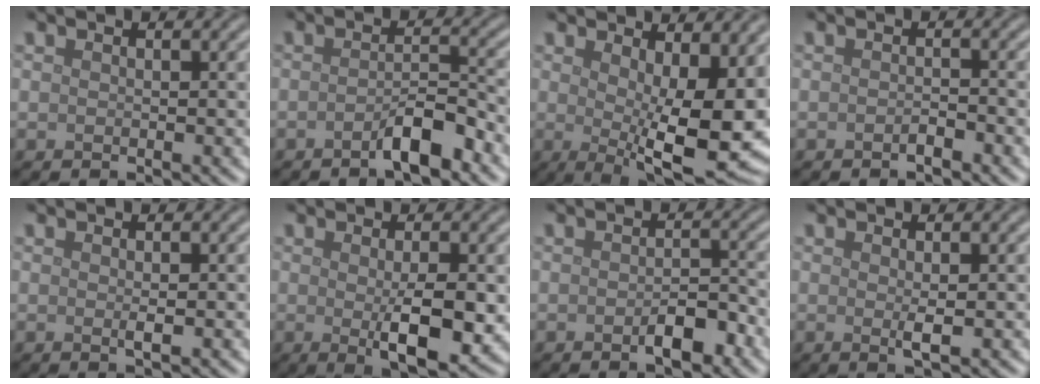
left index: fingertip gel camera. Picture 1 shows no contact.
{"total": 3.3, "force": [-2.1, 0.7, 2.5], "torque": [-0.039, 0.010, -0.039]}
{"total": 11.3, "force": [0.6, 3.9, 10.5], "torque": [-0.142, -0.022, 0.019]}
{"total": 0.9, "force": [-0.7, 0.2, 0.5], "torque": [-0.008, 0.001, -0.012]}
{"total": 0.7, "force": [0.0, 0.0, 0.7], "torque": [-0.014, -0.003, -0.001]}
{"total": 5.0, "force": [-0.6, 1.1, 4.8], "torque": [-0.076, -0.010, -0.006]}
{"total": 2.5, "force": [-1.3, 1.0, 1.9], "torque": [-0.026, 0.003, -0.021]}
{"total": 1.2, "force": [0.0, 0.1, 1.2], "torque": [-0.023, -0.002, 0.000]}